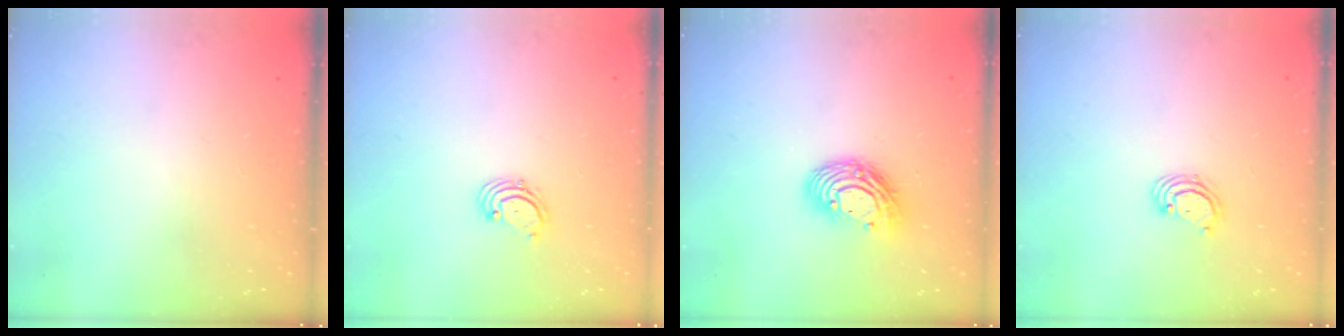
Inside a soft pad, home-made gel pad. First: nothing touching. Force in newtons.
{"total": 1.6, "press": 1.6, "slide": 0.2}
{"total": 11.8, "press": 11.8, "slide": 0.8}
{"total": 3.3, "press": 3.3, "slide": 0.3}